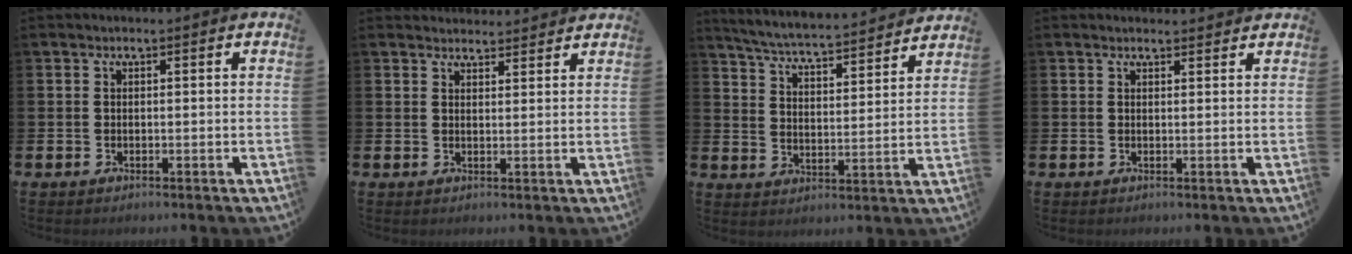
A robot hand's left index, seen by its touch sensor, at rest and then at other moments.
{"total": 2.7, "force": [2.6, 0.6, -0.2], "torque": [0.009, -0.016, 0.047]}
{"total": 5.7, "force": [5.6, 0.0, 1.2], "torque": [-0.048, -0.046, 0.095]}
{"total": 1.3, "force": [1.3, 0.3, 0.0], "torque": [0.005, -0.004, 0.022]}